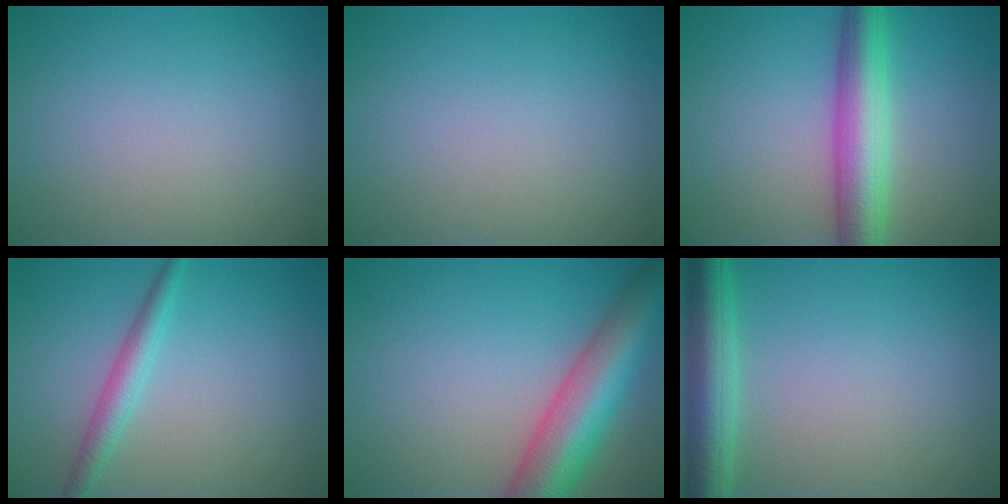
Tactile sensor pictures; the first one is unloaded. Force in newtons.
{"total": 0.0}
{"total": 6.6, "press": 6.6, "slide": 0.0}
{"total": 2.5, "press": 2.5, "slide": 0.0}
{"total": 9.2, "press": 9.2, "slide": 0.5}
{"total": 5.1, "press": 5.1, "slide": 0.2}